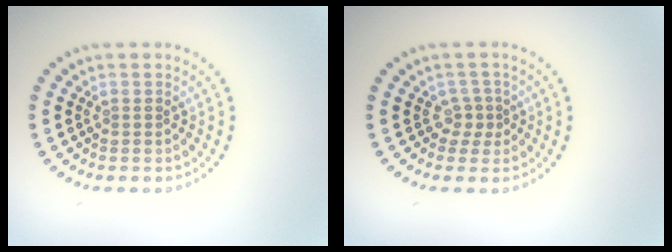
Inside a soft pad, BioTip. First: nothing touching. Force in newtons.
{"total": 1.6, "press": 1.1, "slide": 1.2}